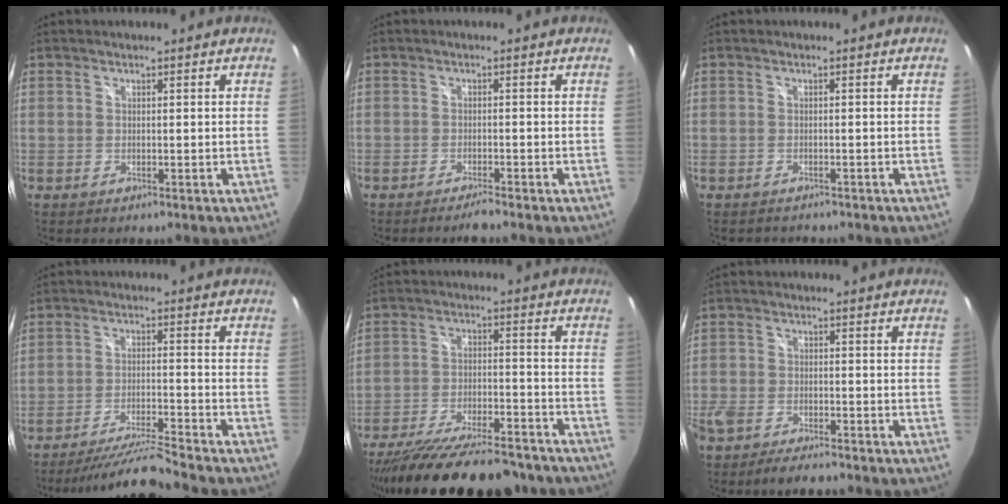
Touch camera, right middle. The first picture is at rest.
{"total": 2.2, "force": [-2.0, -0.1, 1.0], "torque": [-0.028, -0.005, -0.038]}
{"total": 2.6, "force": [-2.4, 0.9, 0.7], "torque": [-0.014, -0.009, -0.033]}
{"total": 9.3, "force": [-8.7, -1.5, 2.9], "torque": [-0.078, -0.002, -0.155]}
{"total": 24.0, "force": [-20.6, 5.4, 11.1], "torque": [-0.203, -0.043, -0.298]}
{"total": 7.3, "force": [-6.0, 2.3, 3.5], "torque": [-0.097, -0.020, -0.110]}